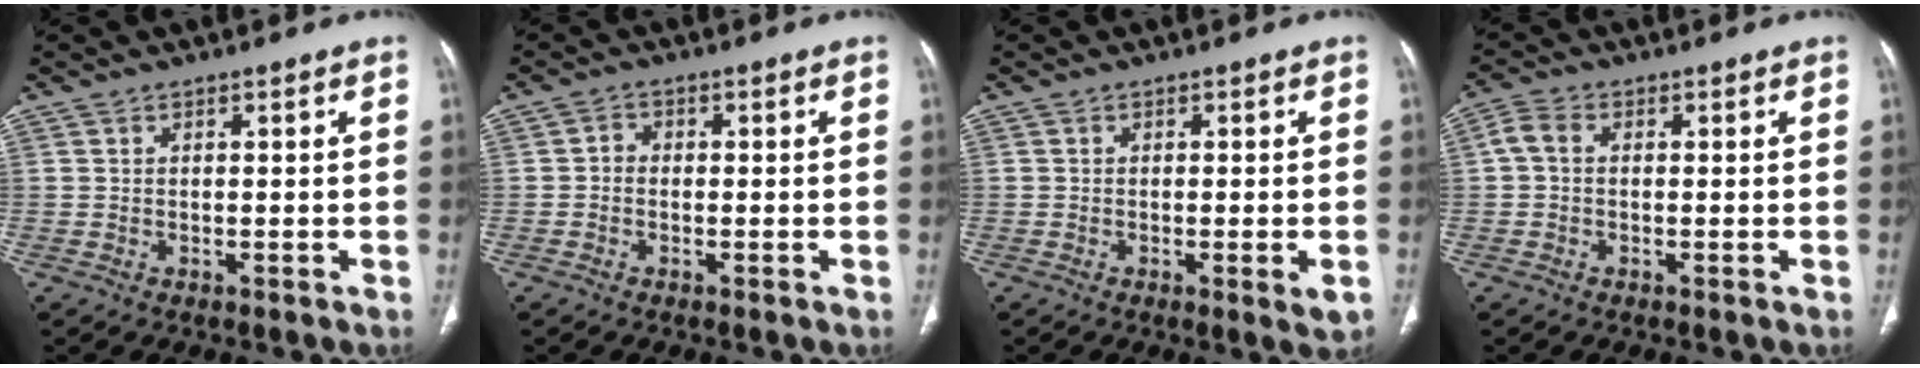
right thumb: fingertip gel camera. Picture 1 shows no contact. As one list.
[{"total": 1.7, "force": [-0.3, 1.5, 0.8], "torque": [0.000, 0.008, -0.012]}, {"total": 3.3, "force": [-1.0, 0.7, 3.1], "torque": [-0.041, -0.008, -0.012]}, {"total": 3.2, "force": [0.1, 2.2, 2.3], "torque": [-0.049, 0.010, -0.005]}]